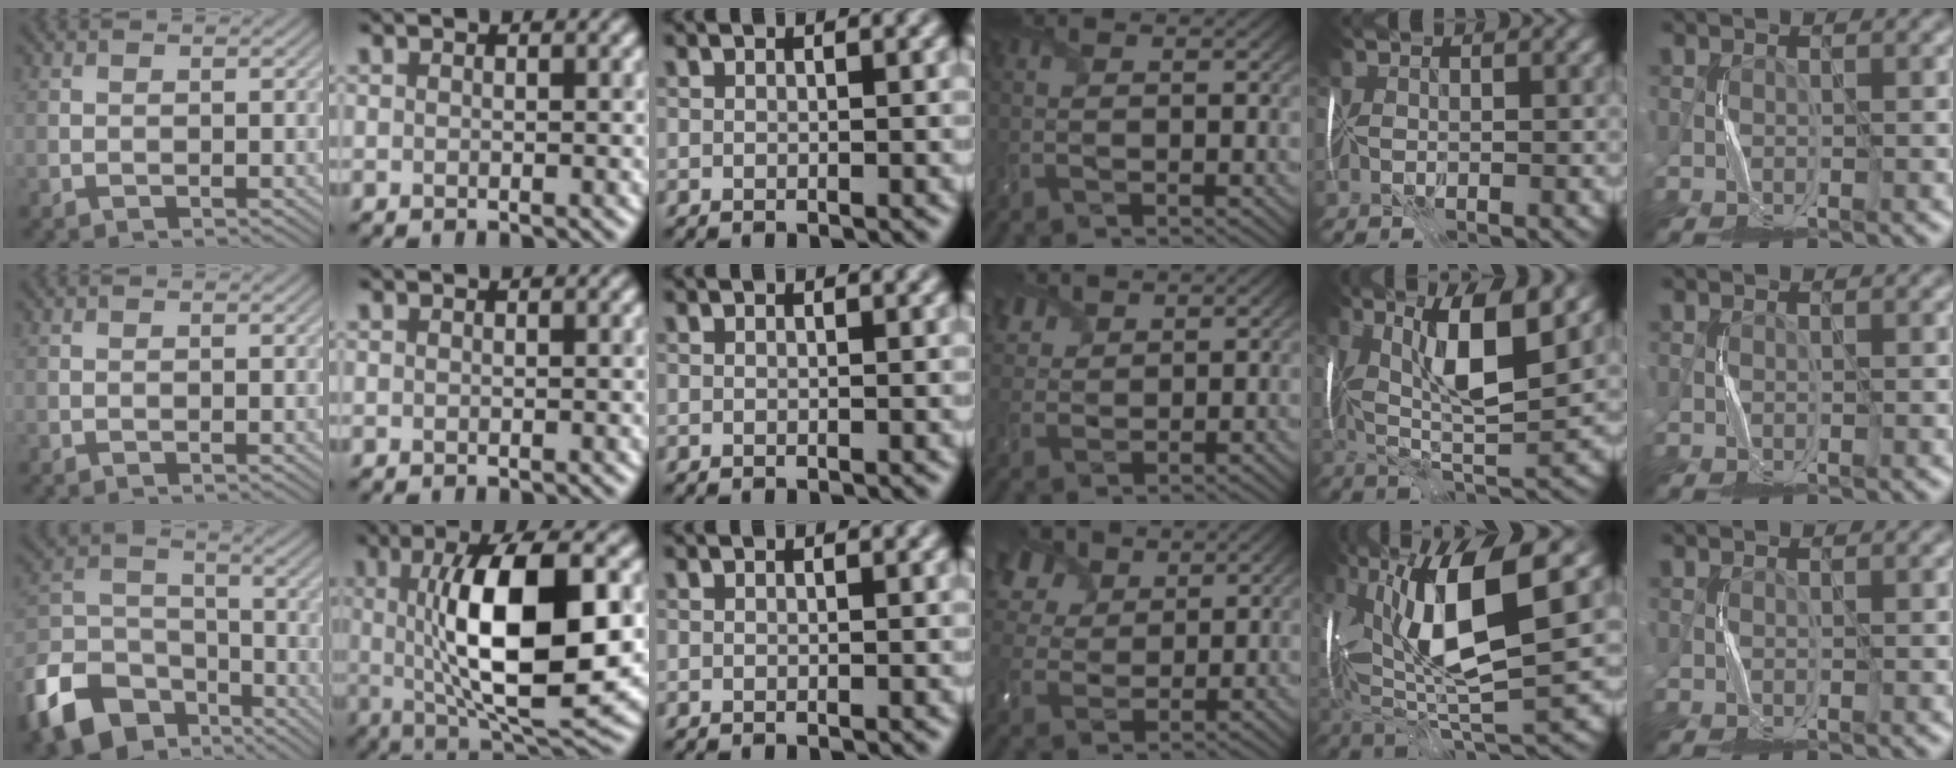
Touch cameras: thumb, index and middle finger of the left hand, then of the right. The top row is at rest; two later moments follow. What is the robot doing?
{"motion": "fold", "object": "plastic wrap"}